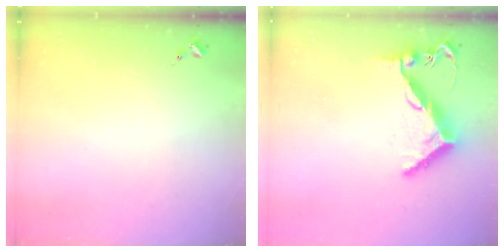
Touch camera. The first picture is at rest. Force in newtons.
{"total": 9.7, "press": 9.6, "slide": 1.4}